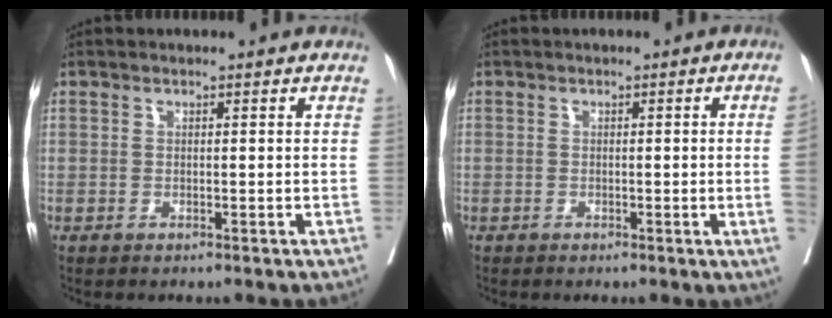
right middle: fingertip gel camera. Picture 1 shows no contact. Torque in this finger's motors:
{"motor_torque": [0.93, -1.06, -0.68, -0.07]}